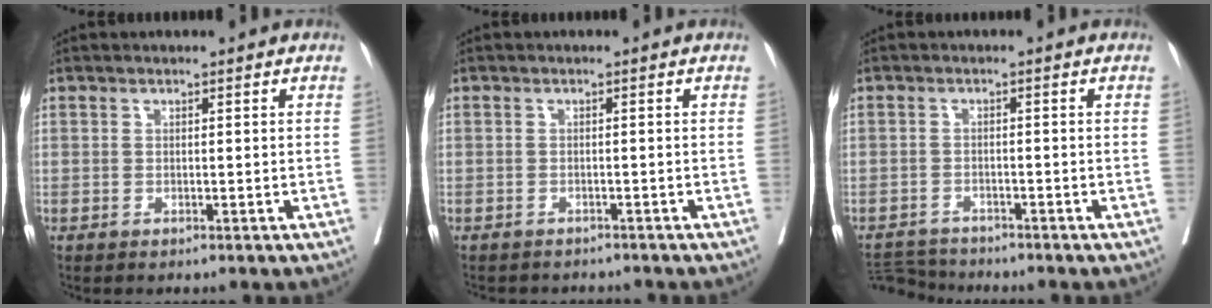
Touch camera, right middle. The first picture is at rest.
{"total": 5.3, "force": [-4.9, 1.6, 1.1], "torque": [-0.012, -0.001, -0.061]}
{"total": 4.3, "force": [-4.2, 0.0, -0.5], "torque": [0.011, -0.011, -0.076]}